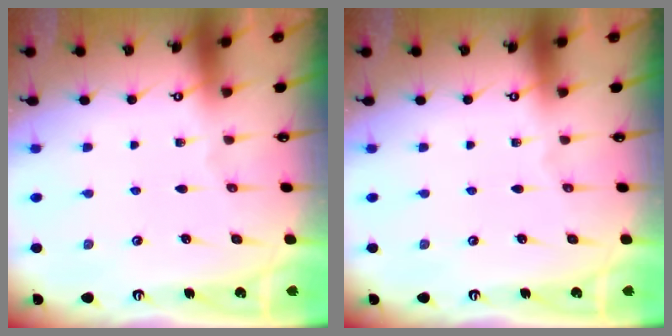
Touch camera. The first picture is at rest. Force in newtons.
{"total": 0.0}